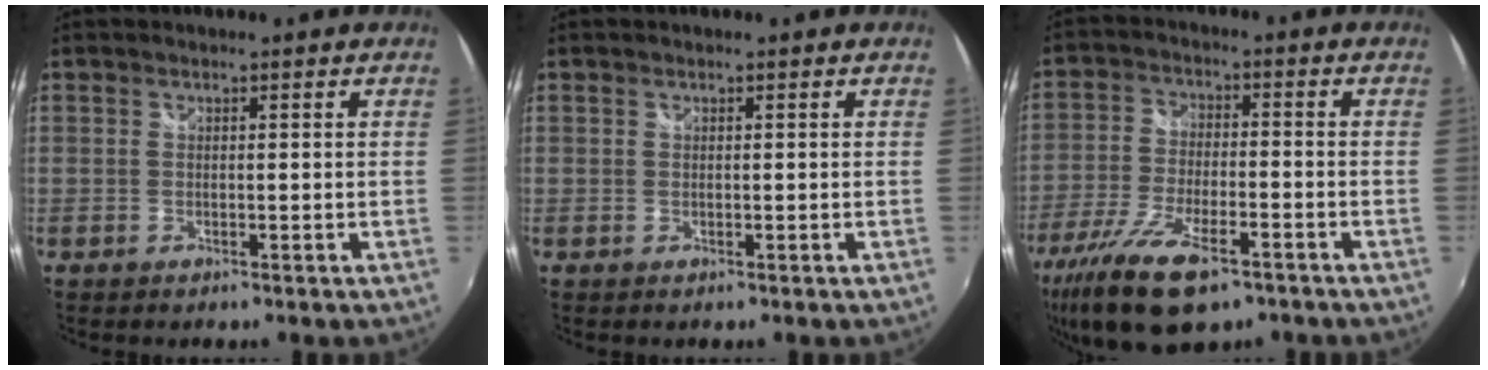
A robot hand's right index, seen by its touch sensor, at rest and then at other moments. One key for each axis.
{"total": 0.0}
{"total": 16.3, "fx": -10.6, "fy": 5.8, "fz": 10.9, "tx": -0.238, "ty": -0.047, "tz": -0.192}